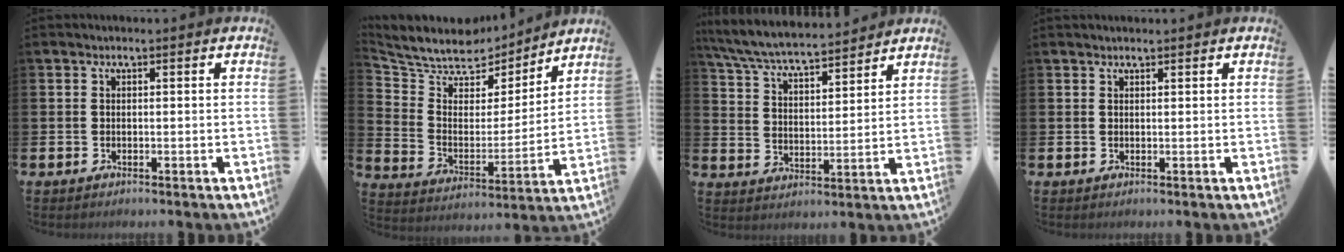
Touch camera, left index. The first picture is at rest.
{"total": 8.0, "force": [7.3, 3.2, 0.6], "torque": [-0.066, -0.056, 0.131]}
{"total": 6.8, "force": [6.6, 0.6, 1.8], "torque": [-0.066, -0.043, 0.115]}
{"total": 0.8, "force": [0.8, 0.2, 0.0], "torque": [0.010, -0.003, 0.012]}